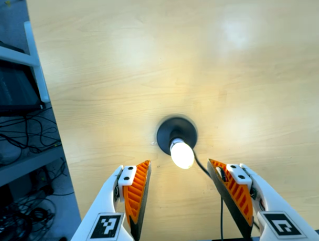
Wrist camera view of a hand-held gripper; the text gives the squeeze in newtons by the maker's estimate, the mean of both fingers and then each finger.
{"total": 0.0}